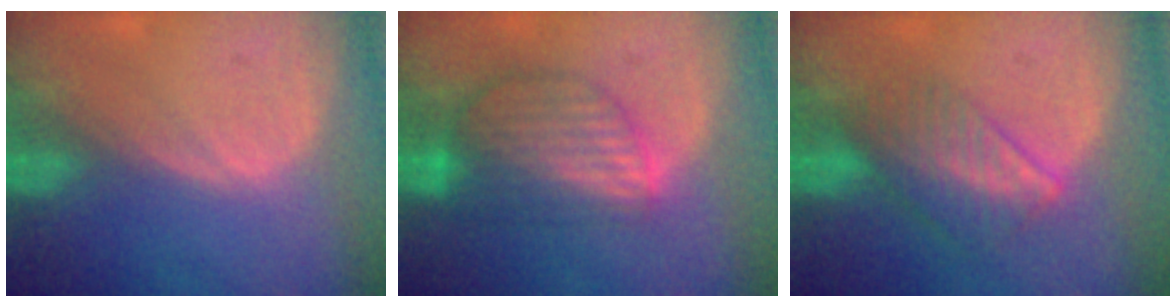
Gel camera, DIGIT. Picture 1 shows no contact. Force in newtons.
{"total": 7.7, "press": 7.1, "slide": 3.0}
{"total": 6.7, "press": 5.9, "slide": 3.1}